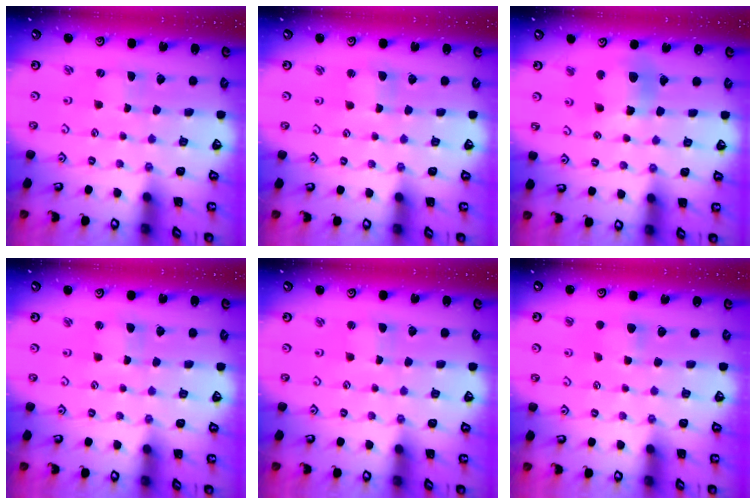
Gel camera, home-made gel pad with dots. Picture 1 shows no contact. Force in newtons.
{"total": 2.7, "press": 2.7, "slide": 0.3}
{"total": 12.0, "press": 11.9, "slide": 1.5}
{"total": 1.5, "press": 1.5, "slide": 0.2}
{"total": 2.2, "press": 2.2, "slide": 0.2}
{"total": 5.0, "press": 4.9, "slide": 0.9}